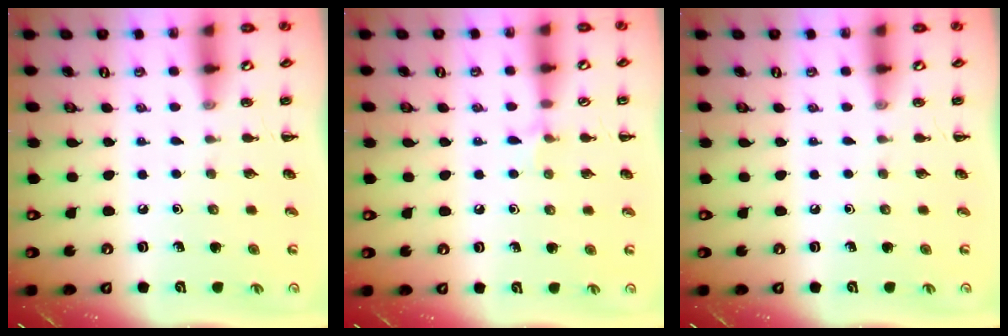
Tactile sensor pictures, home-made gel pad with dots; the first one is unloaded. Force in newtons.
{"total": 5.1, "press": 4.8, "slide": 1.7}
{"total": 0.0}